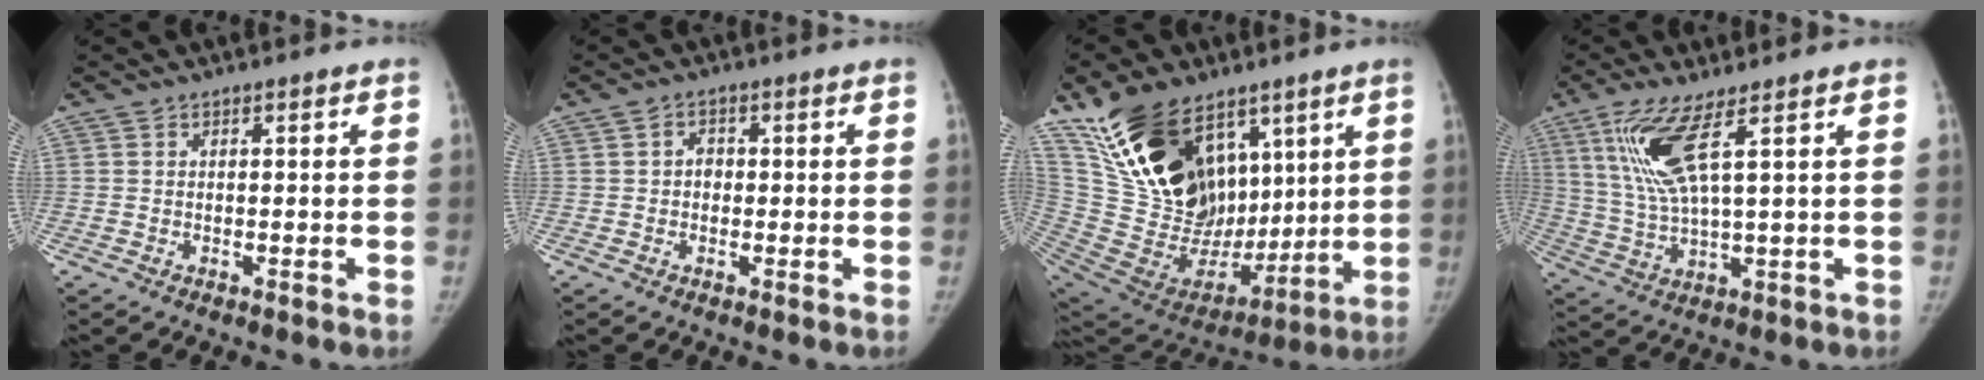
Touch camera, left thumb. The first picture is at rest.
{"total": 2.1, "force": [0.0, 1.9, 1.1], "torque": [-0.004, 0.006, -0.004]}
{"total": 26.9, "force": [13.8, 15.7, 17.0], "torque": [-0.280, -0.035, 0.268]}
{"total": 10.4, "force": [4.7, 1.8, 9.0], "torque": [-0.210, -0.022, 0.103]}